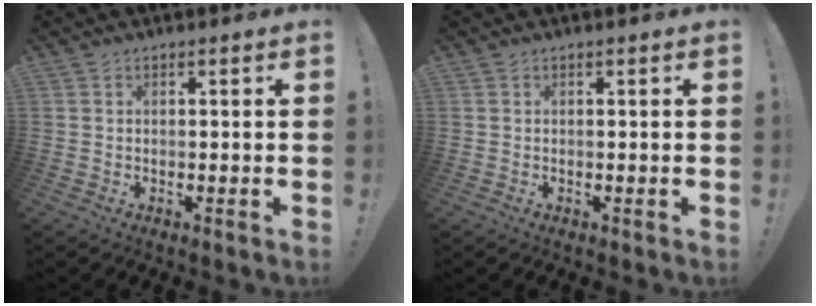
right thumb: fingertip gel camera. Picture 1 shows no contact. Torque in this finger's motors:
{"motor_torque": [0.00, 0.00, 0.00, 0.00, 0.00]}